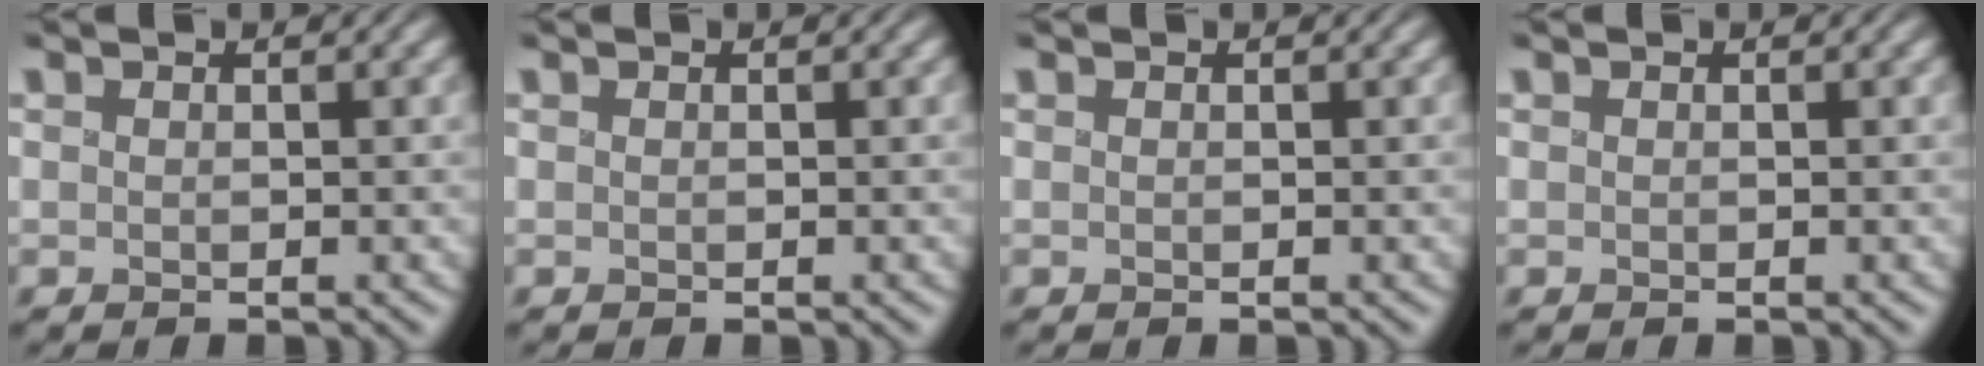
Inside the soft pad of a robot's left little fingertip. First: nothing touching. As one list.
[{"total": 0.0}, {"total": 0.0}, {"total": 0.0}]